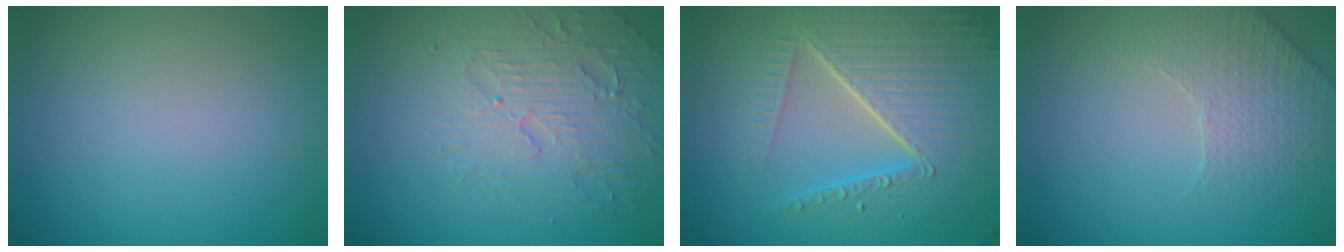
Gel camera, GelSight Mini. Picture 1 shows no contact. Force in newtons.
{"total": 4.4, "press": 3.9, "slide": 2.1}
{"total": 8.8, "press": 6.1, "slide": 6.4}
{"total": 2.2, "press": 2.0, "slide": 1.0}